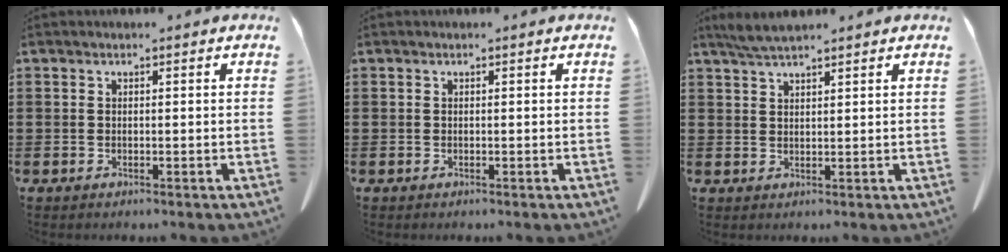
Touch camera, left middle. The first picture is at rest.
{"total": 0.0}
{"total": 3.1, "force": [2.7, 0.3, 1.6], "torque": [-0.038, -0.005, 0.051]}